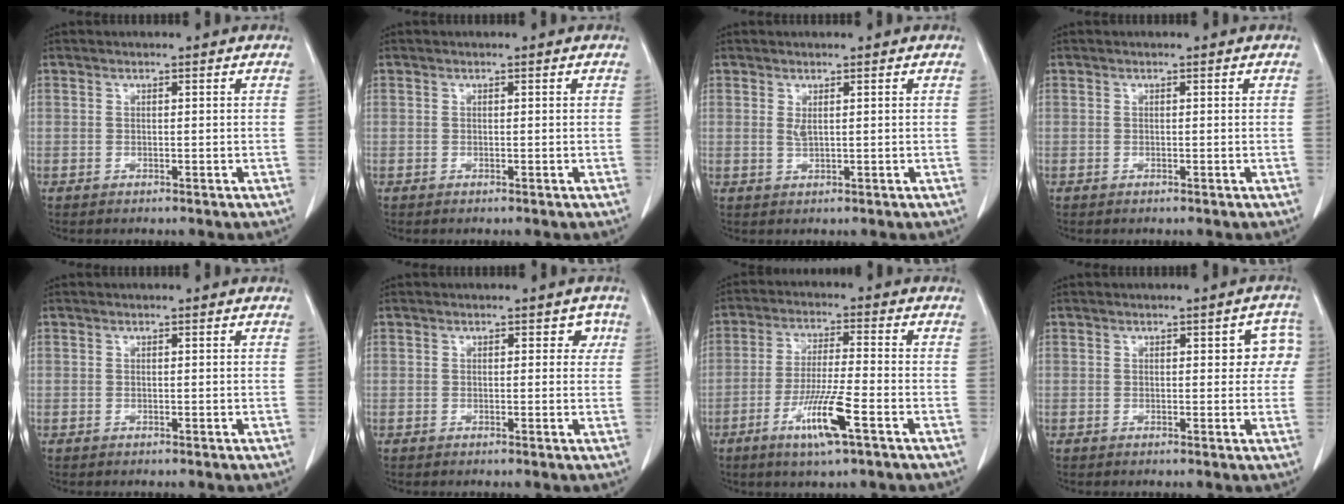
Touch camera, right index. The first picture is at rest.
{"total": 0.0}
{"total": 1.2, "force": [0.4, 0.2, 1.1], "torque": [-0.025, -0.004, 0.011]}
{"total": 0.0}
{"total": 0.0}
{"total": 2.0, "force": [0.7, 1.4, 1.2], "torque": [0.000, 0.009, 0.002]}
{"total": 9.1, "force": [-4.4, 0.1, 8.0], "torque": [-0.155, -0.014, -0.080]}
{"total": 4.3, "force": [0.9, 2.2, 3.6], "torque": [-0.022, 0.019, 0.007]}